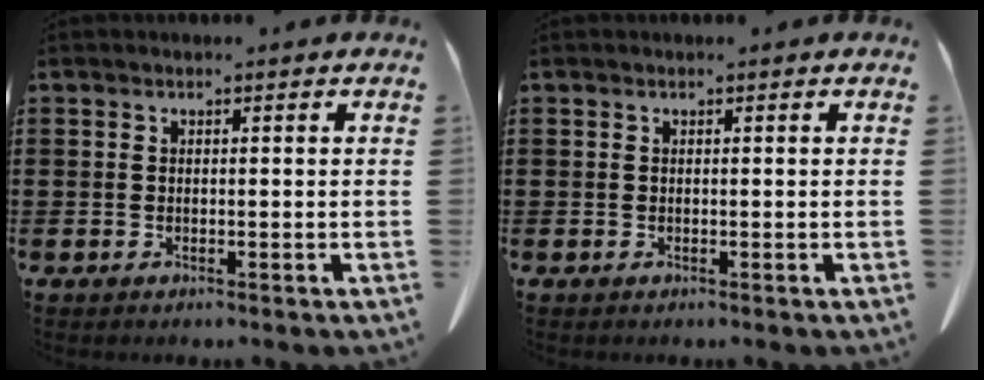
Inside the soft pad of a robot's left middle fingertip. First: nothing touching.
{"total": 0.0}